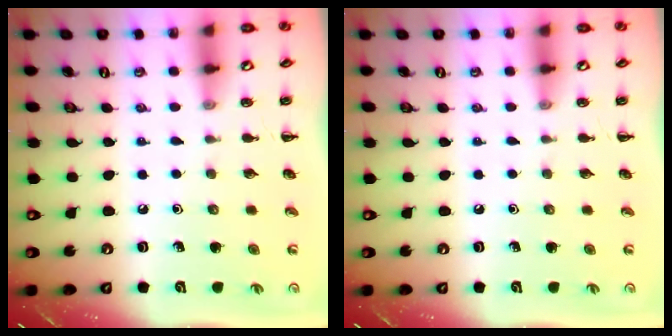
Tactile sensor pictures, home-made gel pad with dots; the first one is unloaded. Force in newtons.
{"total": 0.0}